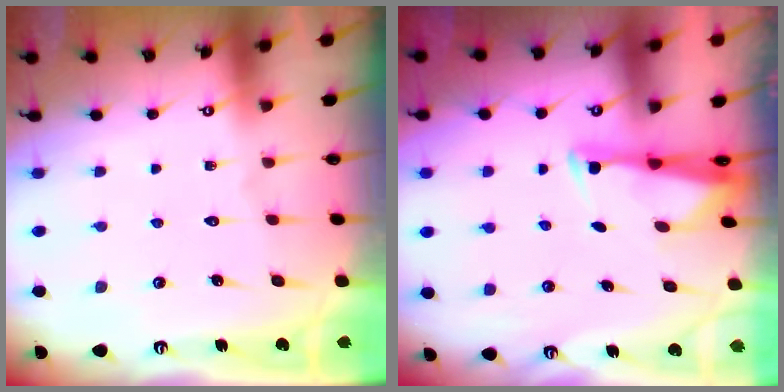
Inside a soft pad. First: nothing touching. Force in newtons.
{"total": 2.9, "press": 2.8, "slide": 0.8}